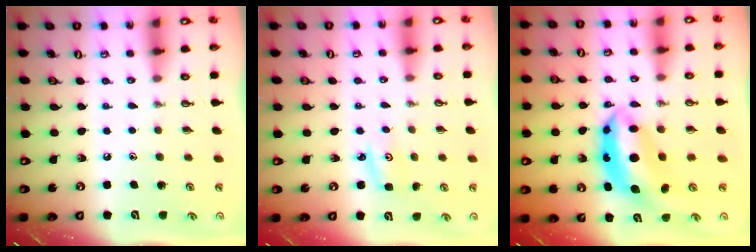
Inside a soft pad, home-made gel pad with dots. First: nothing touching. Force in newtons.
{"total": 2.9, "press": 2.9, "slide": 0.2}
{"total": 9.7, "press": 9.6, "slide": 1.2}